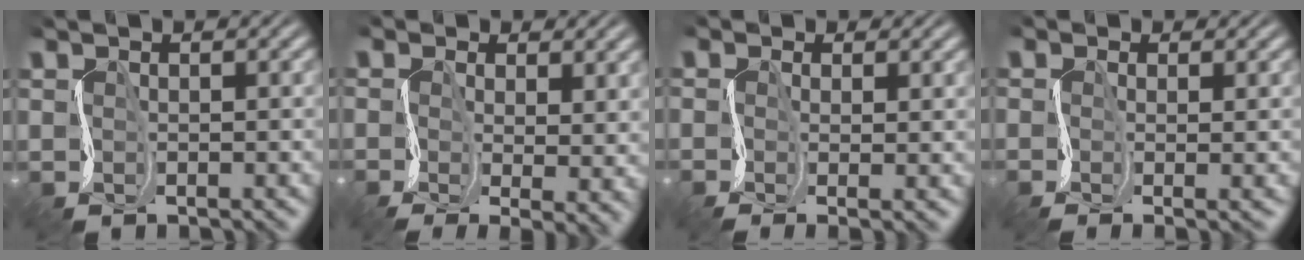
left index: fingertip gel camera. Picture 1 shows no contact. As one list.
[{"total": 1.0, "force": [-0.4, -0.3, 0.9], "torque": [-0.007, -0.016, -0.014]}, {"total": 1.9, "force": [-0.6, -1.3, -1.2], "torque": [0.025, -0.008, -0.020]}, {"total": 1.9, "force": [-0.8, -1.5, -0.9], "torque": [0.019, -0.012, -0.021]}]